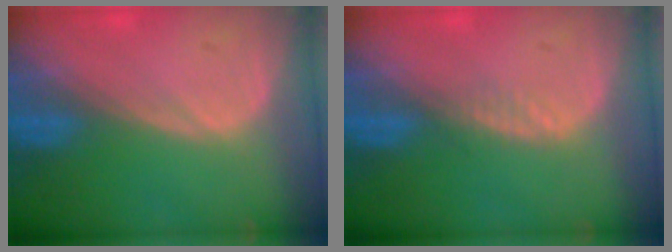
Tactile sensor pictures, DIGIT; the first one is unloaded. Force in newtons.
{"total": 1.4, "press": 1.3, "slide": 0.2}